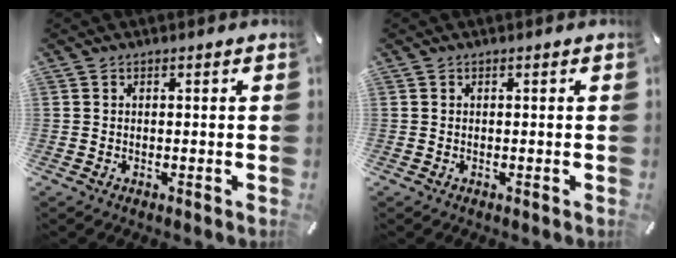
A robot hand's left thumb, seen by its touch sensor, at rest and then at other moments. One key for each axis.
{"total": 0.0}